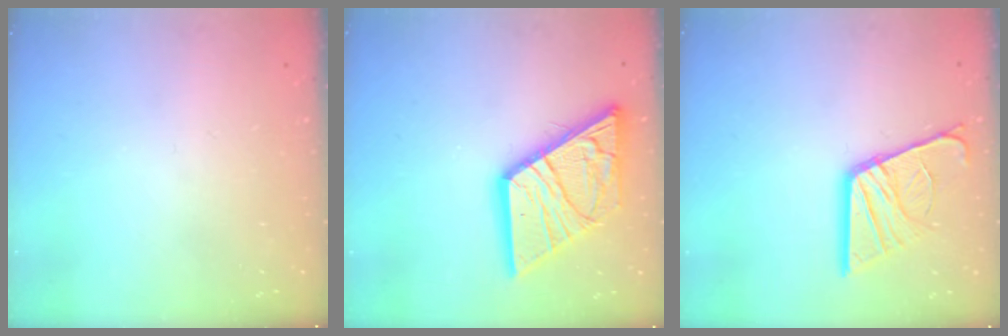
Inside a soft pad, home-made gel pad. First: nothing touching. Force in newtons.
{"total": 20.3, "press": 20.1, "slide": 2.6}
{"total": 16.2, "press": 16.1, "slide": 1.8}